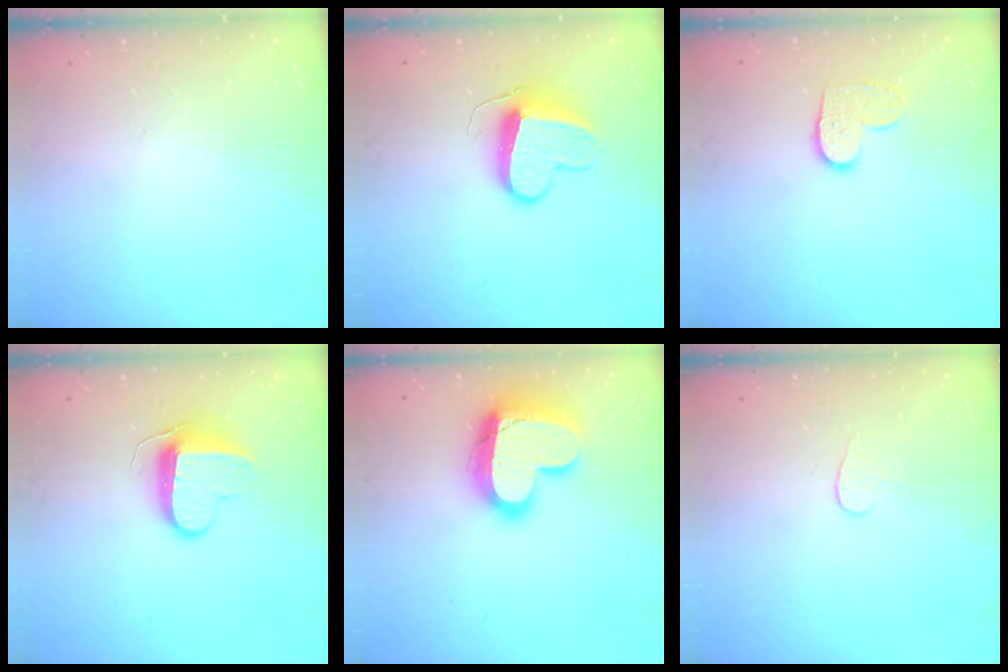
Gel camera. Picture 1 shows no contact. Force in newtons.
{"total": 9.9, "press": 9.9, "slide": 0.0}
{"total": 8.0, "press": 8.0, "slide": 0.4}
{"total": 9.6, "press": 9.6, "slide": 0.9}
{"total": 19.3, "press": 19.2, "slide": 1.6}
{"total": 3.4, "press": 3.4, "slide": 0.3}